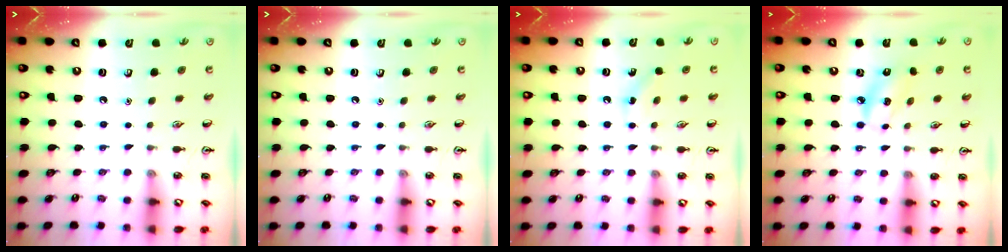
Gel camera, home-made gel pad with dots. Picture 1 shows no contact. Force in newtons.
{"total": 0.0}
{"total": 2.8, "press": 2.6, "slide": 1.0}
{"total": 5.4, "press": 5.4, "slide": 1.0}